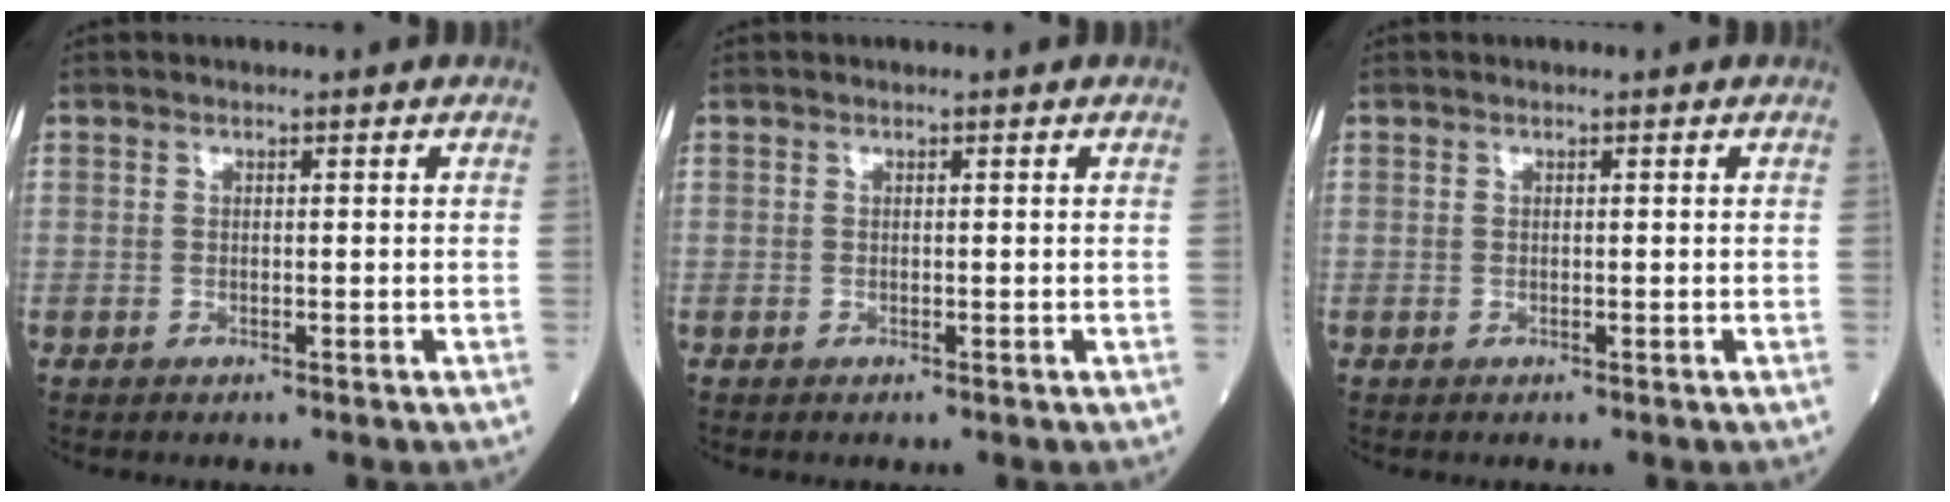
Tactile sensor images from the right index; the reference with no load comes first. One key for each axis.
{"total": 0.0}
{"total": 0.0}